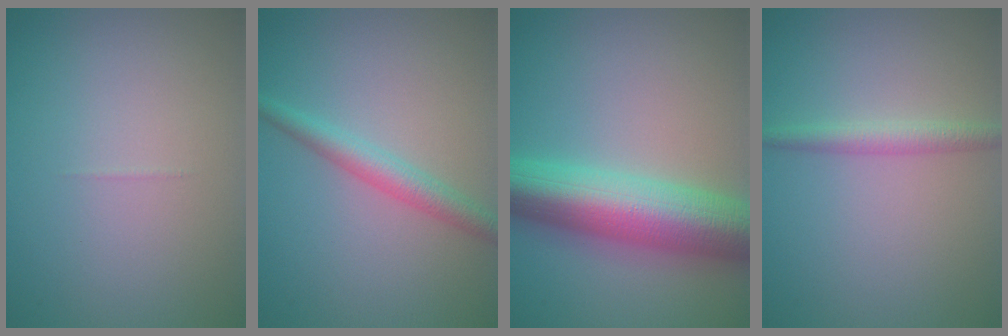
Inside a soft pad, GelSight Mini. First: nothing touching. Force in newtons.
{"total": 2.7, "press": 2.7, "slide": 0.1}
{"total": 10.5, "press": 10.5, "slide": 0.1}
{"total": 1.9, "press": 1.9, "slide": 0.1}